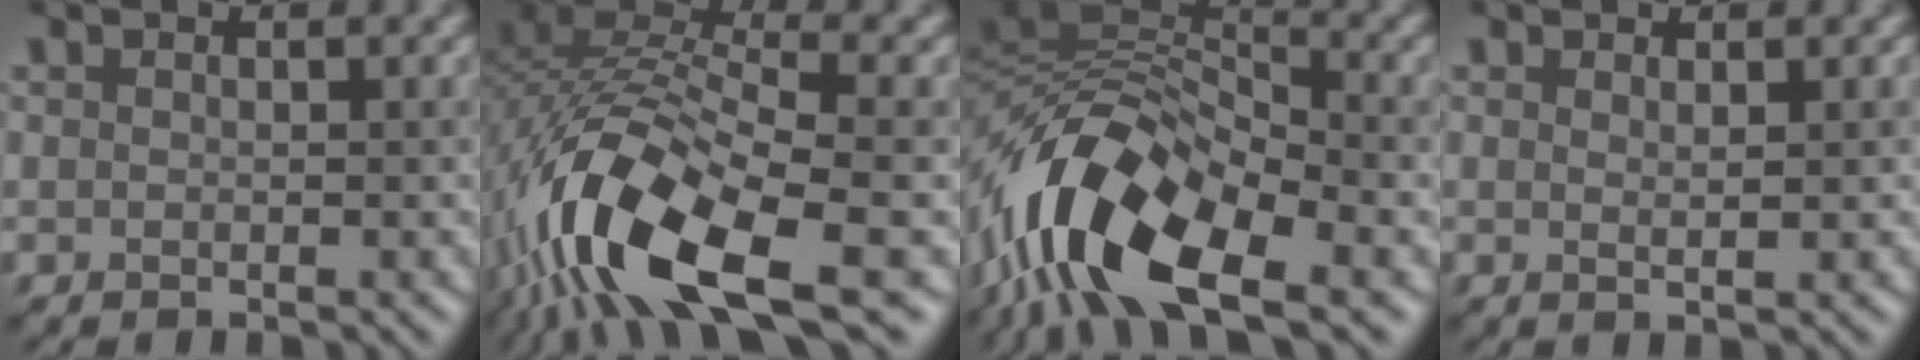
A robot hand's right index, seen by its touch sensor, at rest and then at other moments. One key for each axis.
{"total": 13.8, "fx": -6.5, "fy": 5.1, "fz": 11.0, "tx": -0.220, "ty": -0.002, "tz": -0.125}
{"total": 13.2, "fx": -5.4, "fy": 5.9, "fz": 10.5, "tx": -0.195, "ty": 0.018, "tz": -0.112}
{"total": 0.9, "fx": 0.4, "fy": 0.2, "fz": 0.8, "tx": -0.011, "ty": -0.003, "tz": 0.008}